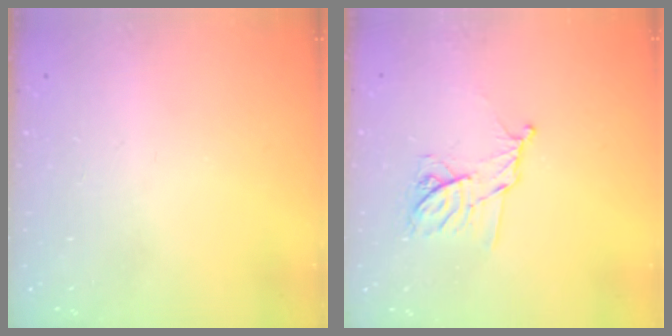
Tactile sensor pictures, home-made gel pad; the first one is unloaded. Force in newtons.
{"total": 10.3, "press": 10.3, "slide": 0.3}